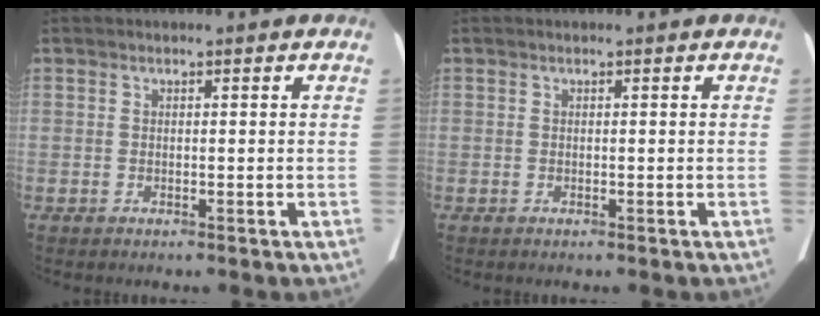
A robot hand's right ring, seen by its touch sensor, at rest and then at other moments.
{"total": 0.0}